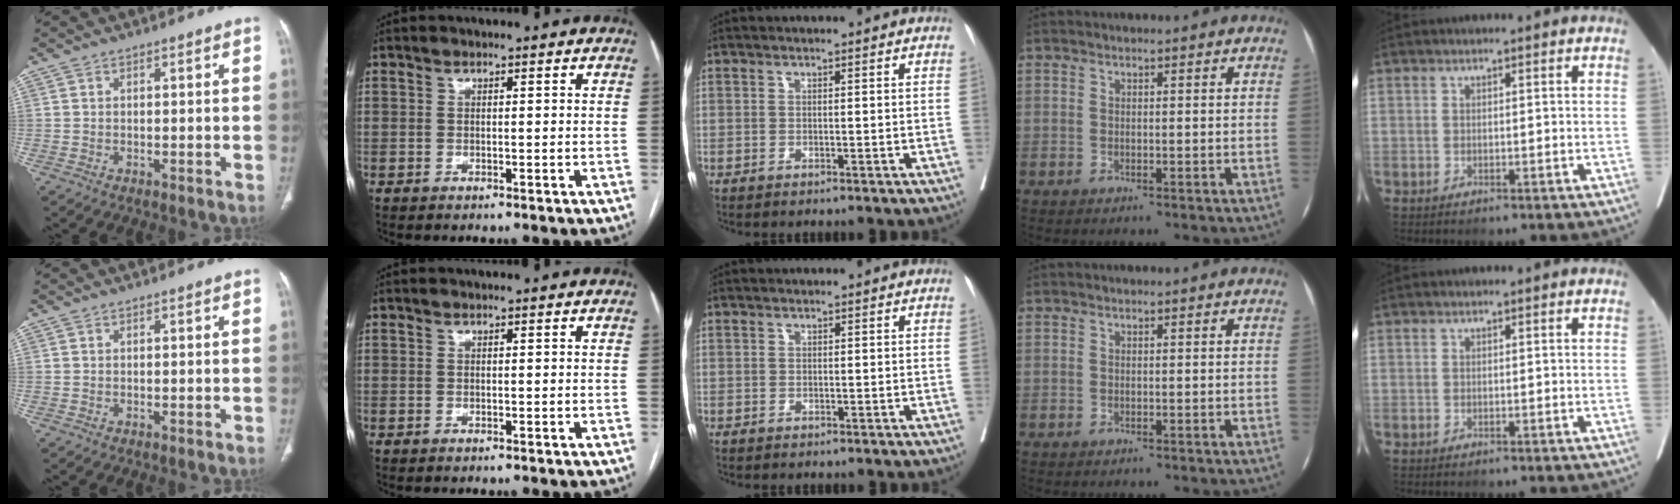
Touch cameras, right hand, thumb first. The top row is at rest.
{}